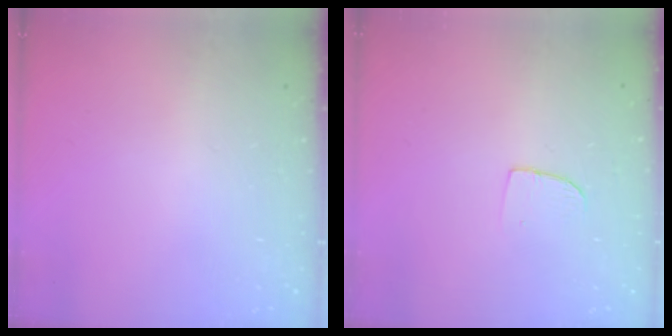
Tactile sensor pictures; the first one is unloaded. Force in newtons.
{"total": 5.6, "press": 5.6, "slide": 0.4}